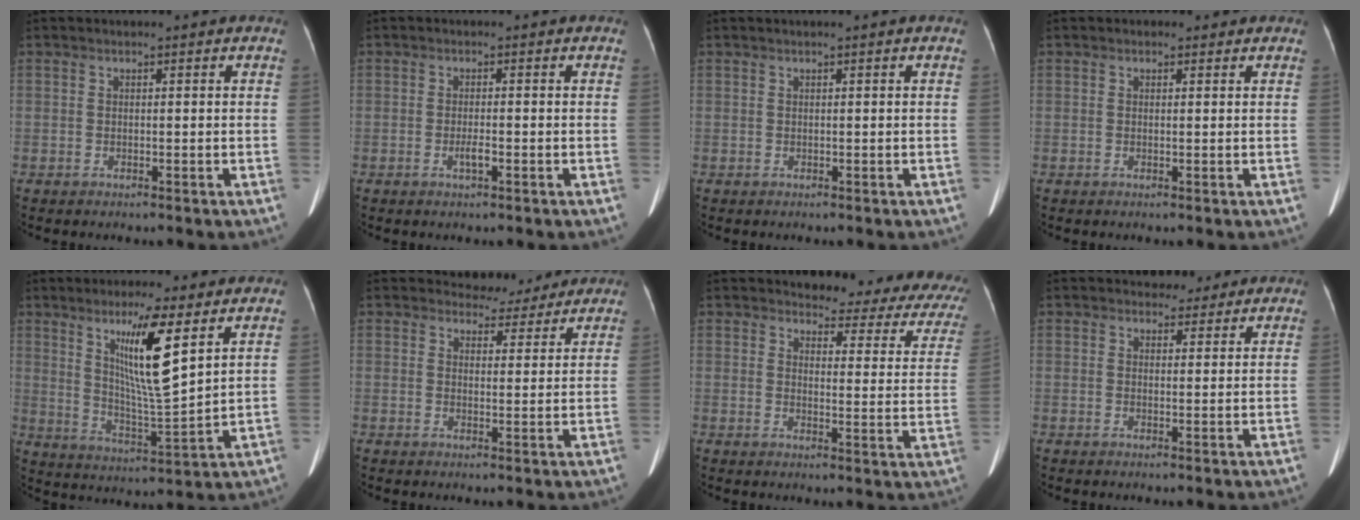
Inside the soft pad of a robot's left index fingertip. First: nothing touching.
{"total": 1.7, "force": [-0.8, 0.3, 1.5], "torque": [-0.027, 0.001, -0.013]}
{"total": 0.0}
{"total": 0.7, "force": [0.4, 0.5, 0.1], "torque": [-0.003, 0.001, 0.000]}
{"total": 11.1, "force": [5.1, 0.1, 9.9], "torque": [-0.181, -0.018, 0.094]}
{"total": 5.1, "force": [4.7, 1.9, -0.3], "torque": [0.011, -0.001, 0.053]}
{"total": 14.7, "force": [13.1, 3.8, 5.5], "torque": [-0.034, -0.052, 0.118]}
{"total": 3.5, "force": [3.1, 1.7, 0.4], "torque": [0.003, 0.000, 0.036]}